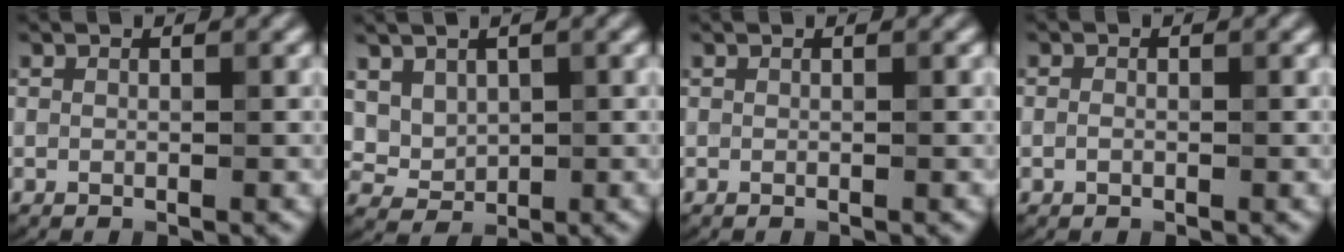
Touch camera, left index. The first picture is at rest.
{"total": 2.6, "force": [1.3, 1.9, 1.3], "torque": [-0.034, -0.007, 0.042]}
{"total": 0.0}
{"total": 0.6, "force": [-0.1, 0.4, 0.4], "torque": [-0.007, 0.001, -0.009]}